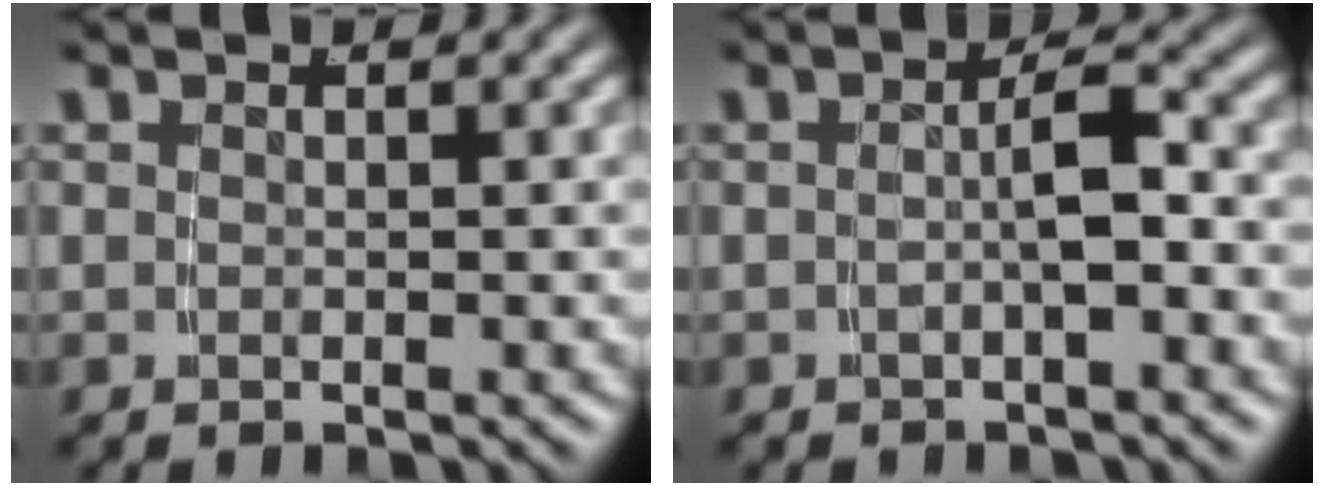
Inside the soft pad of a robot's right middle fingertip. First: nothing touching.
{"total": 2.3, "force": [-0.9, 0.0, 2.1], "torque": [-0.026, 0.002, -0.011]}